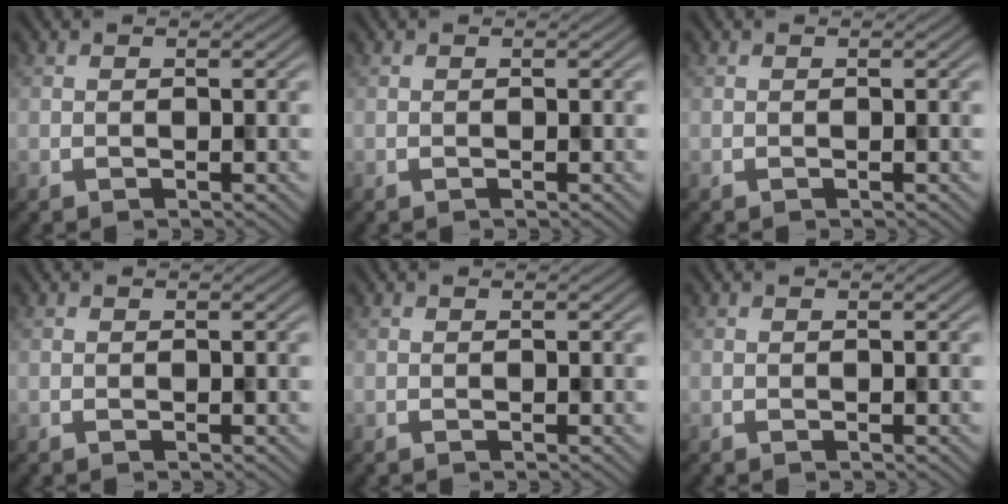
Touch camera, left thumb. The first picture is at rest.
{"total": 0.0}
{"total": 0.0}
{"total": 0.0}
{"total": 0.0}
{"total": 0.0}